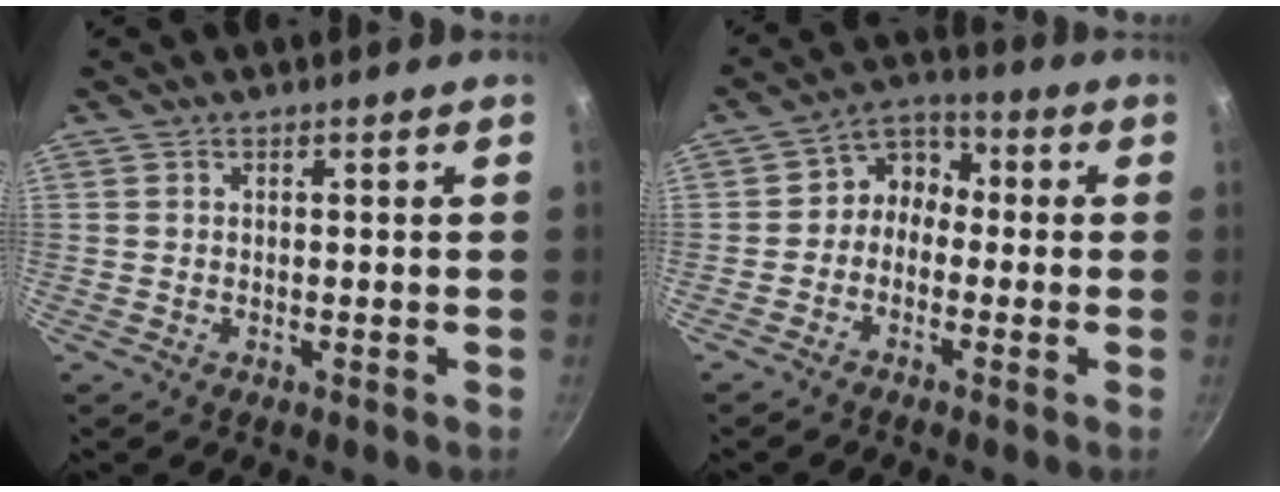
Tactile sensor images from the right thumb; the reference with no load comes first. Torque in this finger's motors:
{"motor_torque": [-0.16, 0.24, 0.04, 0.08, 0.02]}